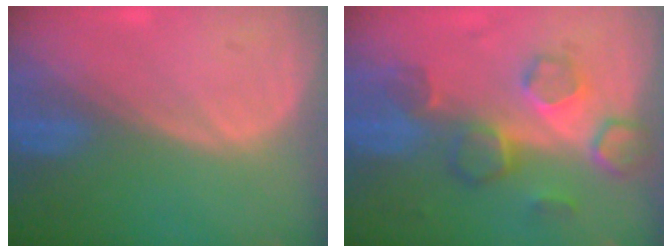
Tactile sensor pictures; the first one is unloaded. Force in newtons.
{"total": 8.6, "press": 7.5, "slide": 4.2}